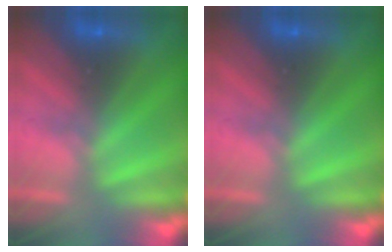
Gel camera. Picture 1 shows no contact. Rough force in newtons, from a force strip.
{"total": 0.0}